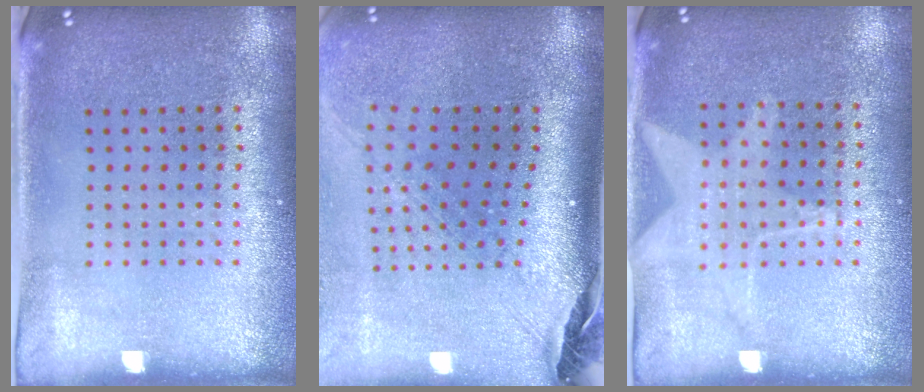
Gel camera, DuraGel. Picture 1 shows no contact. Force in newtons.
{"total": 2.8, "press": 2.0, "slide": 1.9}
{"total": 1.1, "press": 1.0, "slide": 0.4}